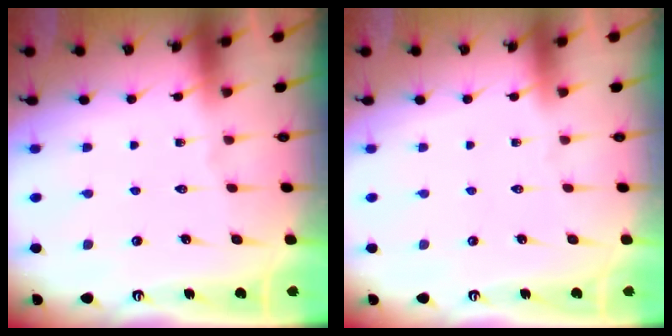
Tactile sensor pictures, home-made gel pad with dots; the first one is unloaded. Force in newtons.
{"total": 0.0}